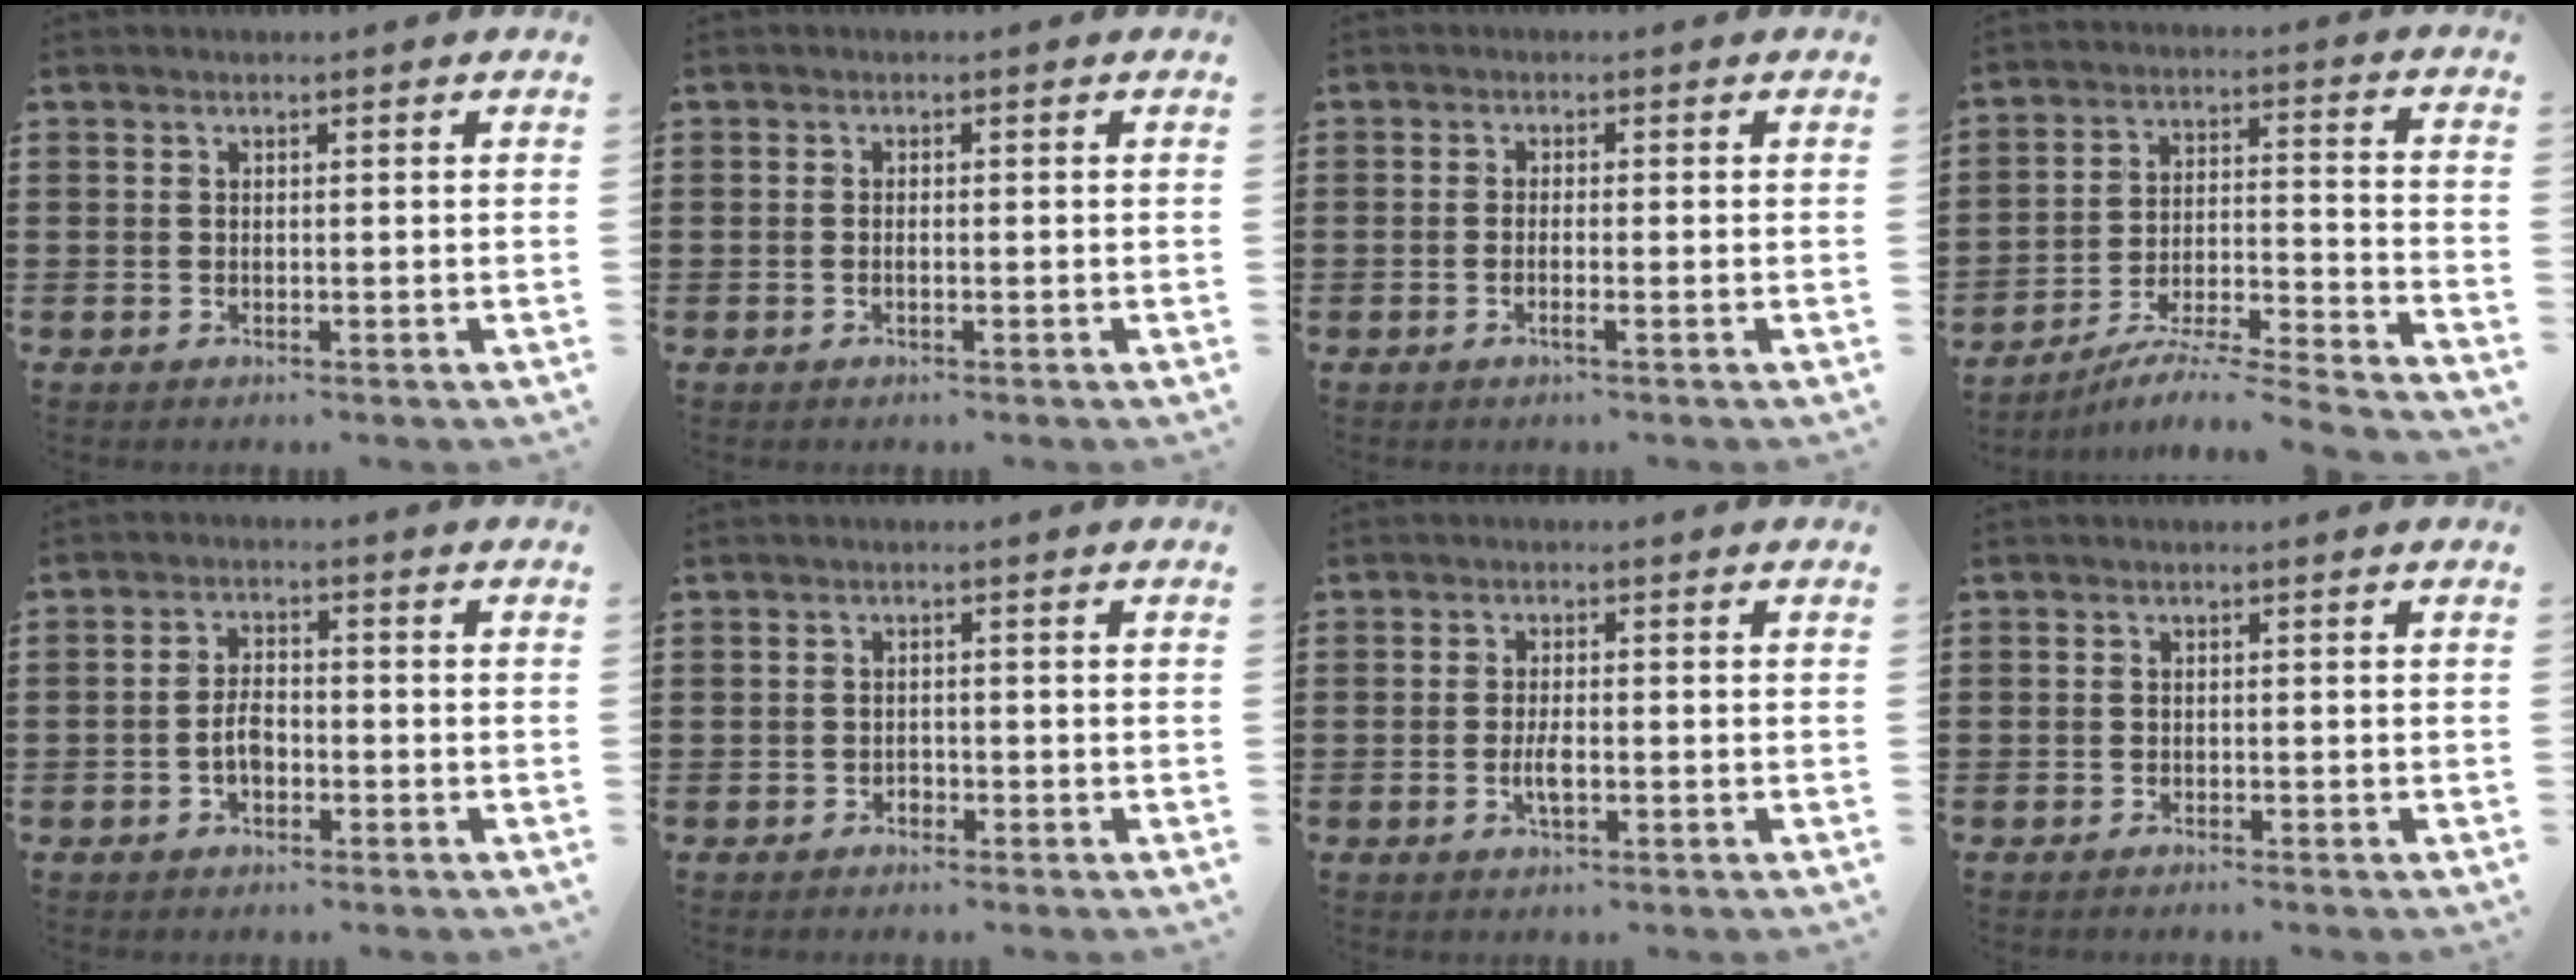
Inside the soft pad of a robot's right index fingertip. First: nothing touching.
{"total": 0.7, "force": [-0.3, -0.1, 0.6], "torque": [-0.012, -0.006, -0.004]}
{"total": 1.7, "force": [-0.9, -0.2, 1.4], "torque": [-0.023, -0.007, -0.015]}
{"total": 6.4, "force": [-5.8, -0.1, 2.7], "torque": [-0.046, -0.012, -0.118]}
{"total": 3.5, "force": [-1.2, 1.8, 2.8], "torque": [-0.067, 0.000, -0.028]}
{"total": 1.0, "force": [-0.8, 0.5, 0.2], "torque": [-0.007, 0.000, -0.018]}
{"total": 3.0, "force": [-0.8, 0.9, 2.7], "torque": [-0.063, -0.004, -0.019]}
{"total": 0.8, "force": [-0.8, -0.1, 0.1], "torque": [-0.003, -0.003, -0.015]}